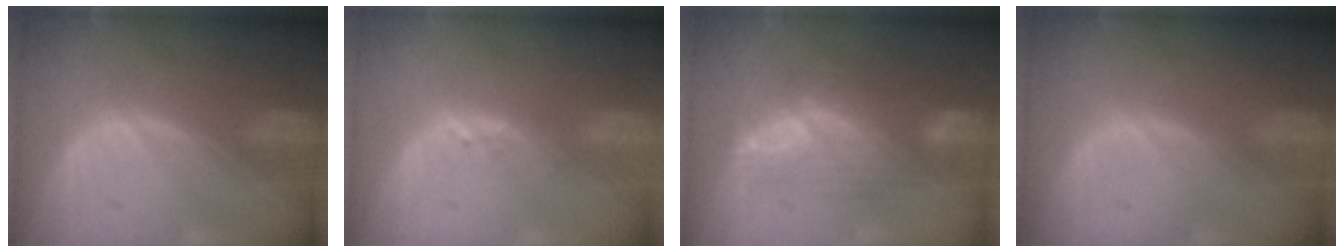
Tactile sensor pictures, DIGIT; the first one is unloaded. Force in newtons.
{"total": 1.2, "press": 1.1, "slide": 0.2}
{"total": 7.3, "press": 7.1, "slide": 1.3}
{"total": 0.0}